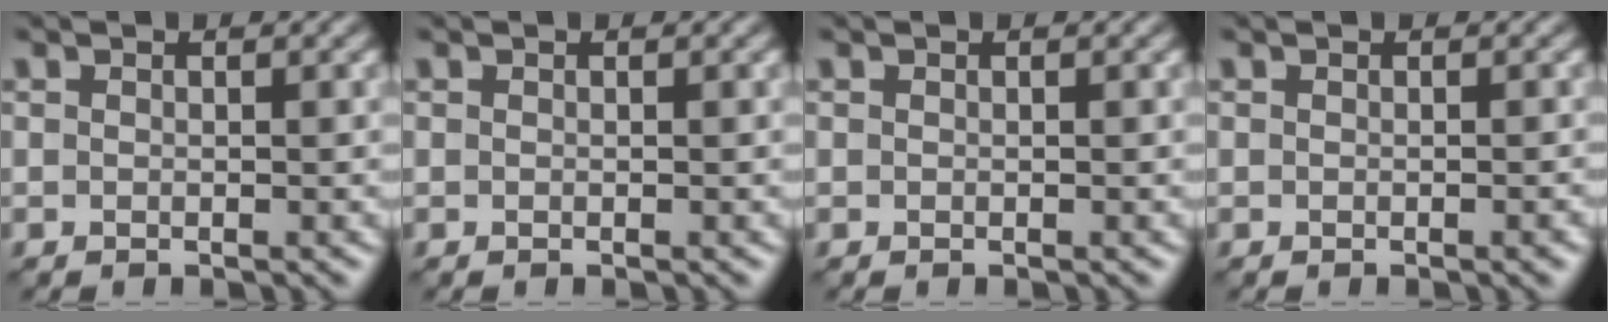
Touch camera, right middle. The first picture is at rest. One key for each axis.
{"total": 0.0}
{"total": 0.0}
{"total": 0.9, "fx": -0.3, "fy": 0.2, "fz": 0.9, "tx": -0.009, "ty": 0.001, "tz": -0.004}